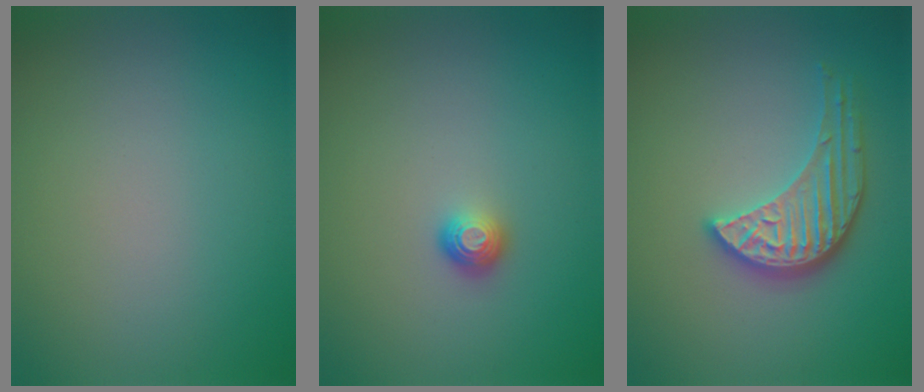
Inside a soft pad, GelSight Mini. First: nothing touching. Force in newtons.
{"total": 1.2, "press": 1.0, "slide": 0.6}
{"total": 4.1, "press": 3.5, "slide": 2.2}